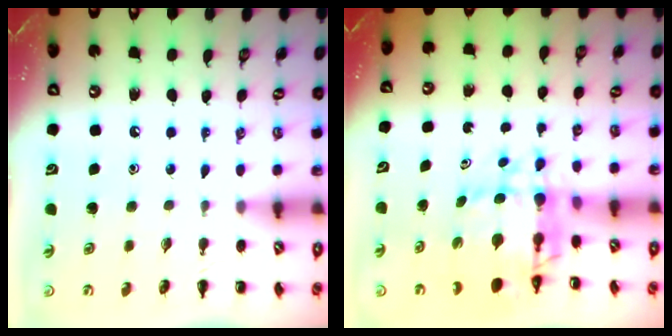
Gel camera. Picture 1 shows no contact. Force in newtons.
{"total": 8.1, "press": 7.6, "slide": 2.6}